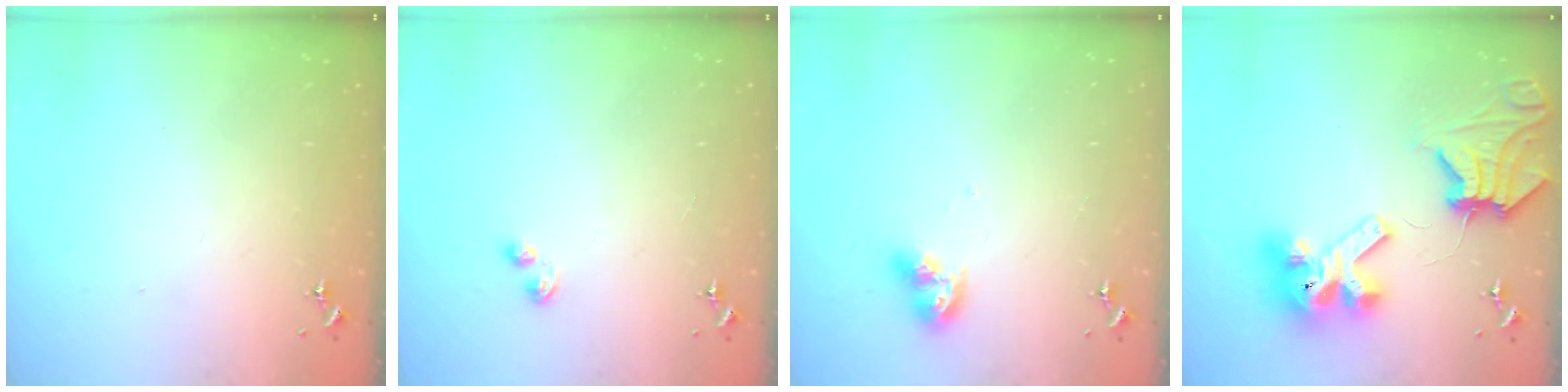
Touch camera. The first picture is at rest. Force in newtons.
{"total": 2.9, "press": 2.8, "slide": 0.7}
{"total": 9.4, "press": 9.3, "slide": 0.9}
{"total": 15.8, "press": 15.7, "slide": 1.8}